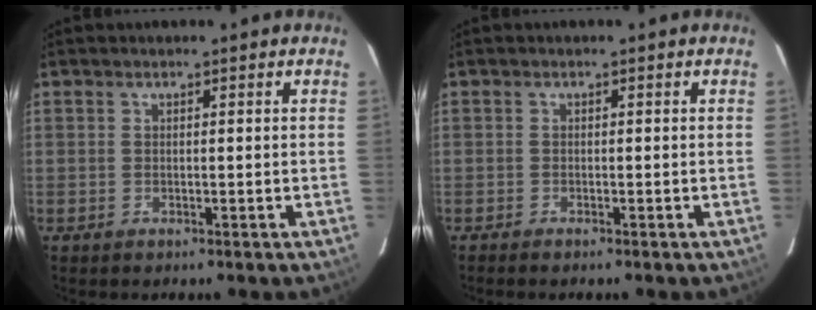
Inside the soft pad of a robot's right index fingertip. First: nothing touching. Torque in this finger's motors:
{"motor_torque": [-0.15, -0.12, 0.10, 0.01]}